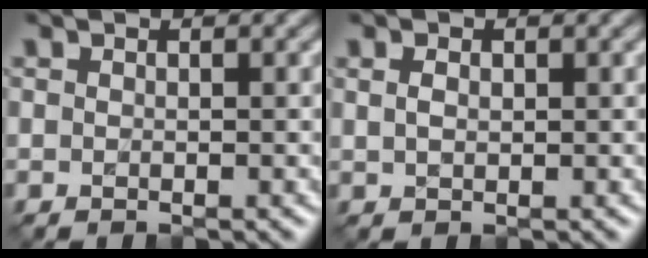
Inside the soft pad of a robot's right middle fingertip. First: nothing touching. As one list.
[{"total": 1.1, "force": [0.3, 0.7, 0.8], "torque": [-0.017, 0.000, 0.008]}]